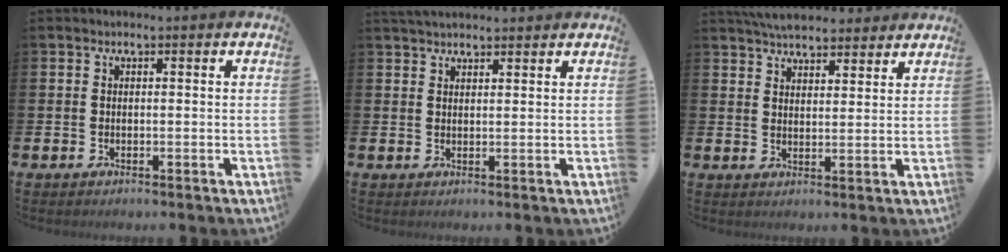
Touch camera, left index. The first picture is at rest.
{"total": 2.8, "force": [2.6, 0.6, 0.7], "torque": [-0.004, -0.009, 0.046]}
{"total": 5.4, "force": [5.2, 1.1, 0.8], "torque": [-0.023, -0.021, 0.096]}